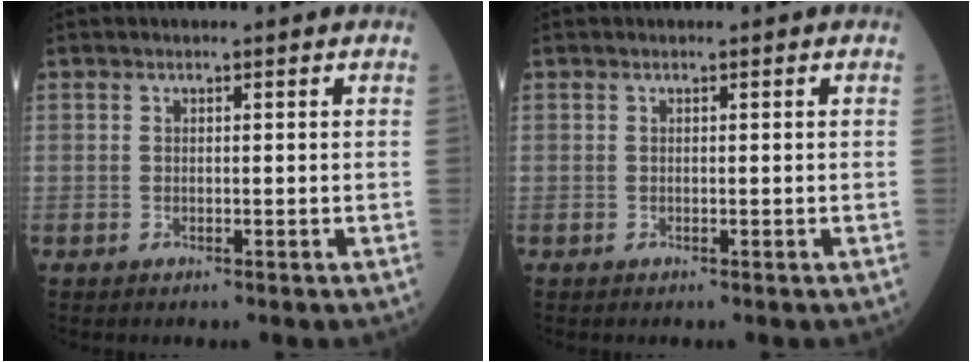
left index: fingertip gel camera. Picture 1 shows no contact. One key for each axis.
{"total": 0.0}